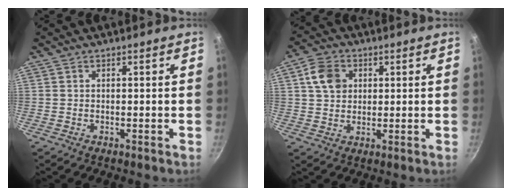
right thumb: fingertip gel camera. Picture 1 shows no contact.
{"total": 7.2, "force": [2.1, 5.6, 3.9], "torque": [-0.054, 0.005, 0.034]}